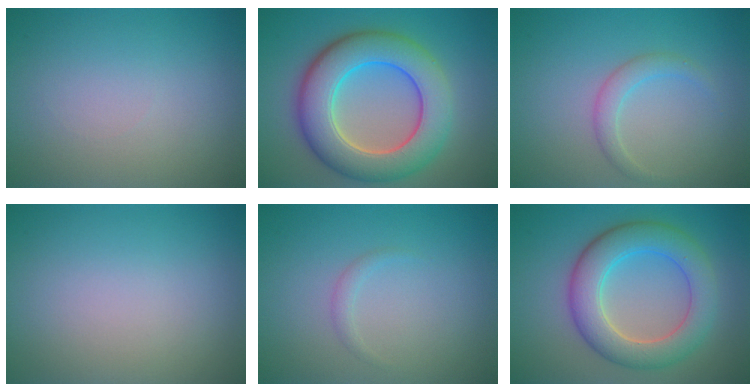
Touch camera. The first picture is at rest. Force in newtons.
{"total": 9.5, "press": 9.5, "slide": 0.3}
{"total": 1.8, "press": 1.8, "slide": 0.1}
{"total": 0.0}
{"total": 0.8, "press": 0.8, "slide": 0.0}
{"total": 6.7, "press": 6.7, "slide": 0.1}